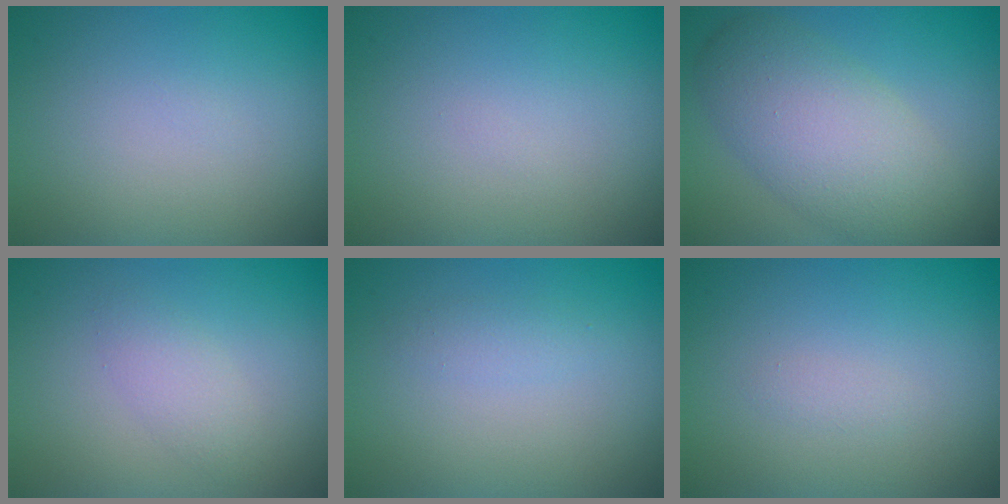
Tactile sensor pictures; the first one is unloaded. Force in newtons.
{"total": 0.0}
{"total": 7.1, "press": 7.1, "slide": 0.6}
{"total": 1.8, "press": 1.8, "slide": 0.0}
{"total": 0.9, "press": 0.9, "slide": 0.0}
{"total": 0.6, "press": 0.6, "slide": 0.0}